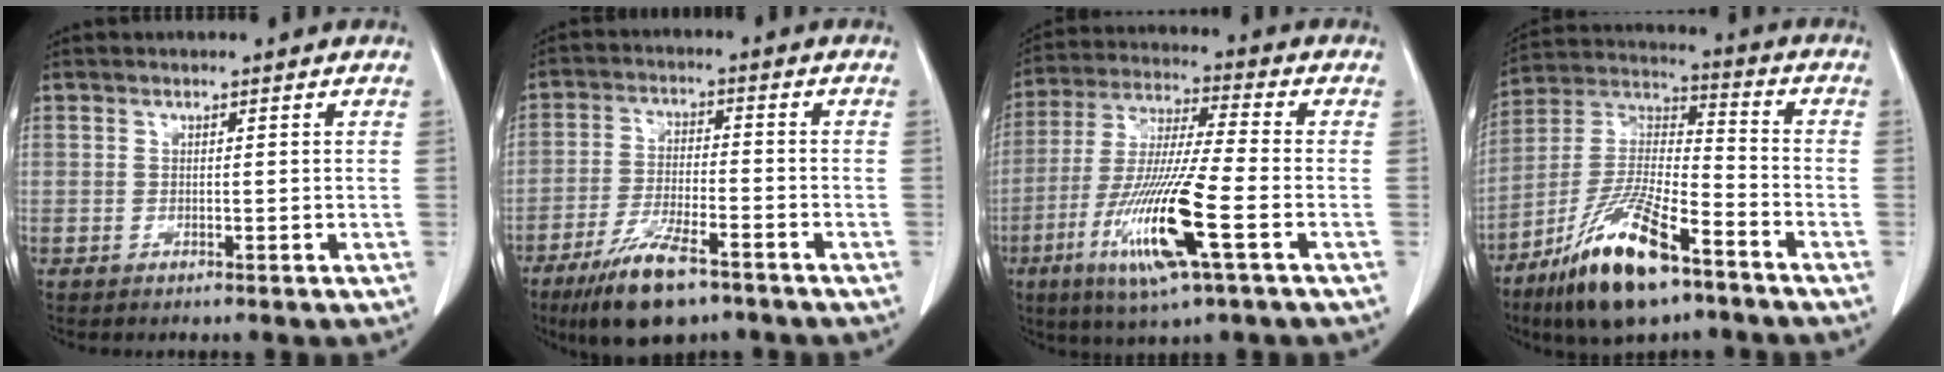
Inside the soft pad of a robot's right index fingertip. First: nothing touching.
{"total": 10.5, "force": [-7.1, 2.6, 7.3], "torque": [-0.139, -0.019, -0.122]}
{"total": 15.6, "force": [-5.8, 0.4, 14.5], "torque": [-0.296, -0.025, -0.108]}
{"total": 16.9, "force": [-10.6, 4.4, 12.5], "torque": [-0.260, -0.010, -0.193]}